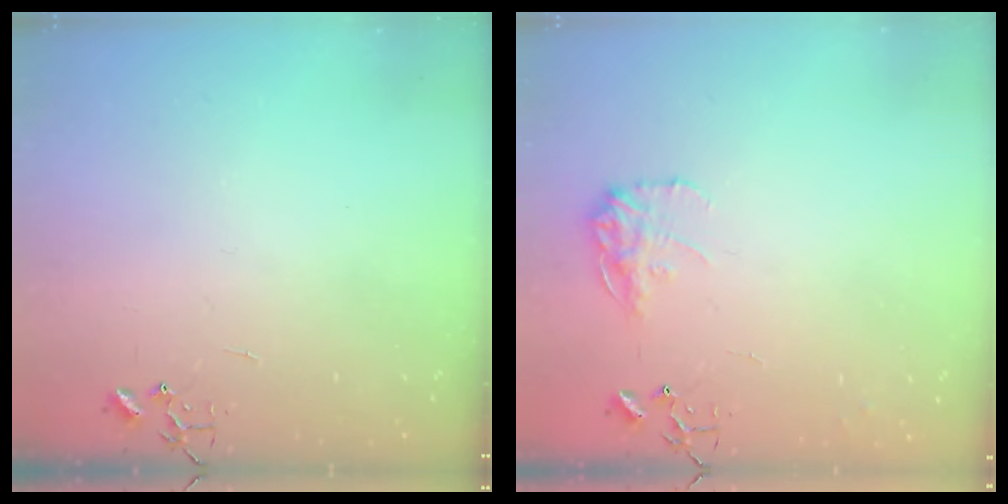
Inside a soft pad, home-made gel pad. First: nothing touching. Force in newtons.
{"total": 10.9, "press": 10.9, "slide": 0.4}